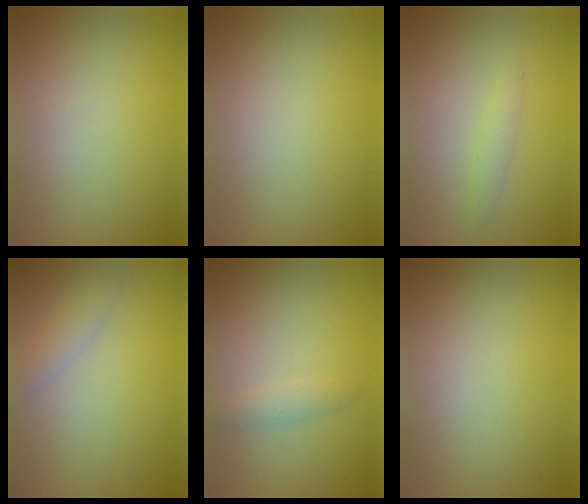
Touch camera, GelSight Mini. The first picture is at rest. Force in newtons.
{"total": 0.0}
{"total": 1.2, "press": 1.2, "slide": 0.0}
{"total": 1.5, "press": 1.5, "slide": 0.0}
{"total": 1.4, "press": 1.4, "slide": 0.0}
{"total": 0.0}